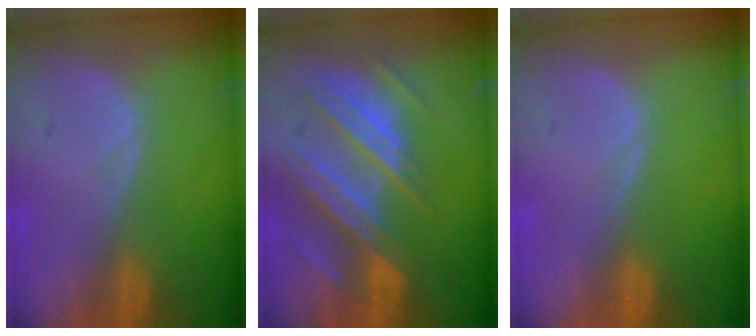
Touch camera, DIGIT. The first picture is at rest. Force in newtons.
{"total": 10.2, "press": 9.0, "slide": 4.7}
{"total": 0.0}